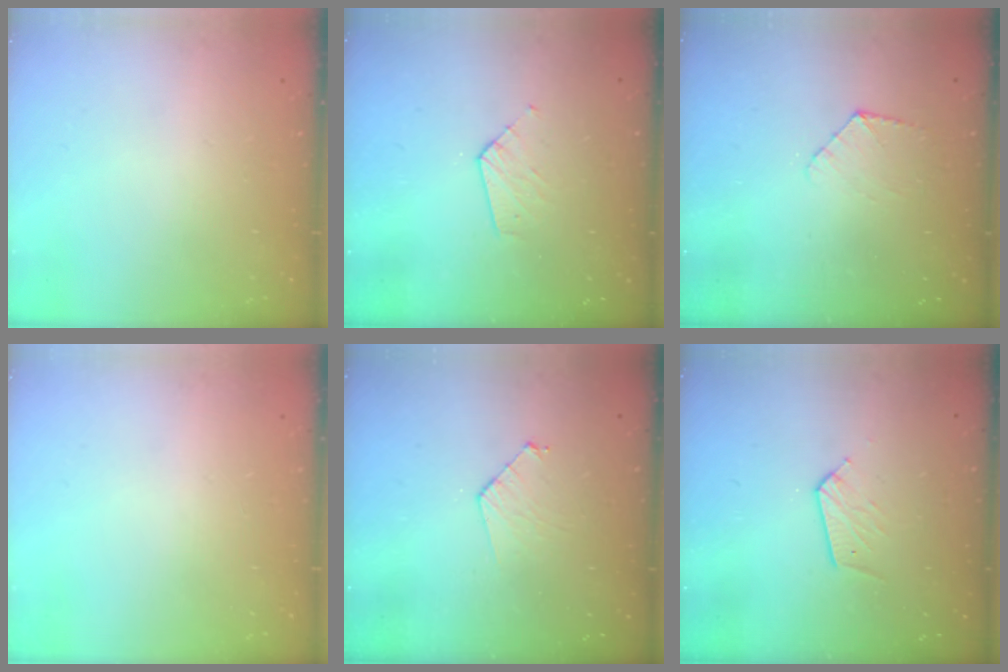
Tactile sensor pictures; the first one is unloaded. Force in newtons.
{"total": 3.6, "press": 3.6, "slide": 0.3}
{"total": 5.3, "press": 5.2, "slide": 0.5}
{"total": 0.0}
{"total": 6.9, "press": 6.9, "slide": 0.6}
{"total": 6.9, "press": 6.9, "slide": 0.7}